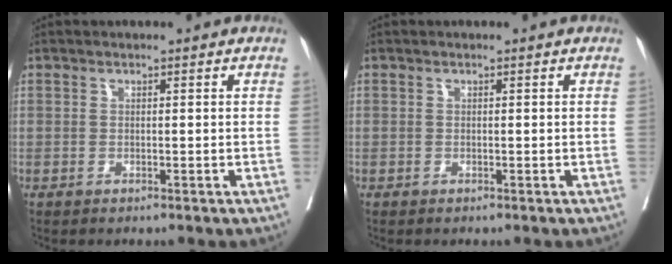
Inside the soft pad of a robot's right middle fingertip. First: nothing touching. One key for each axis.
{"total": 0.0}